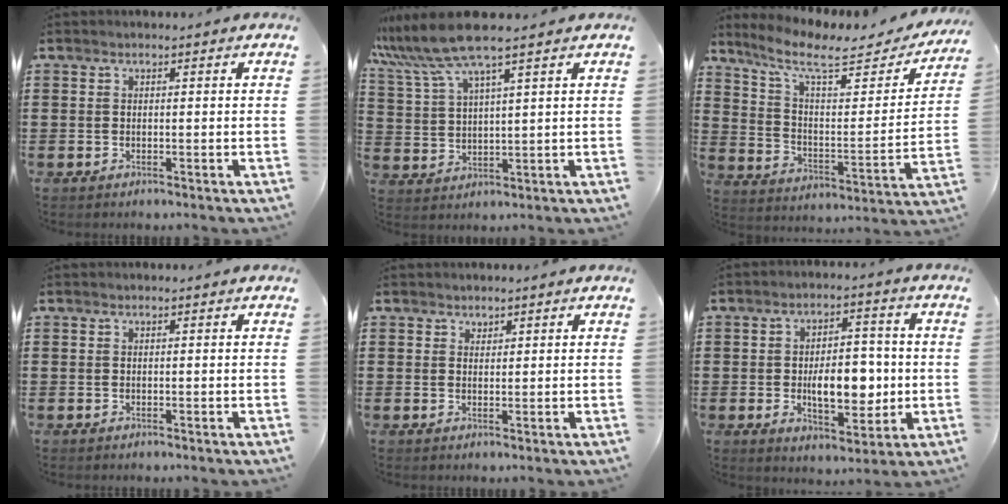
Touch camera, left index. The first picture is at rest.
{"total": 8.9, "force": [6.8, 0.6, 5.6], "torque": [-0.145, -0.024, 0.118]}
{"total": 9.3, "force": [6.8, 2.5, 5.8], "torque": [-0.132, -0.035, 0.114]}
{"total": 0.0}
{"total": 1.1, "force": [1.0, 0.5, 0.1], "torque": [-0.003, 0.000, 0.021]}
{"total": 9.3, "force": [-1.1, 4.7, 8.0], "torque": [-0.109, 0.003, -0.024]}